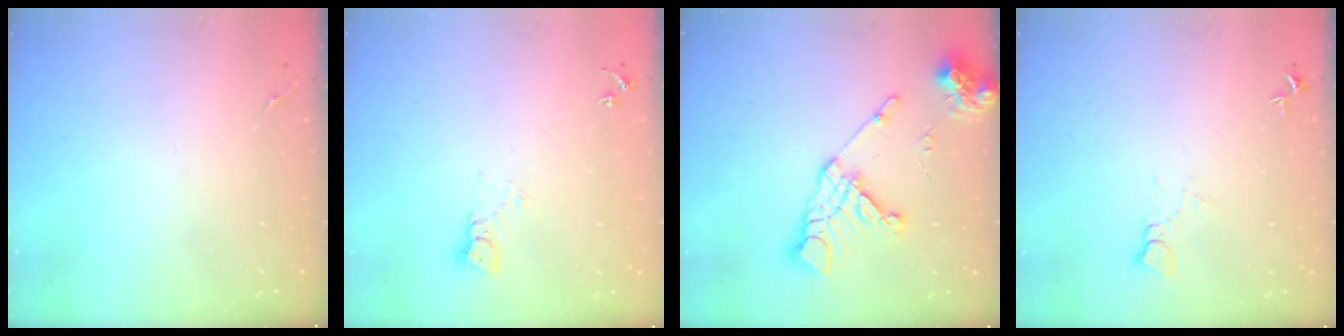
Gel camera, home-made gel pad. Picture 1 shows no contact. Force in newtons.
{"total": 3.7, "press": 3.7, "slide": 0.3}
{"total": 14.4, "press": 14.3, "slide": 1.9}
{"total": 4.3, "press": 4.3, "slide": 0.4}